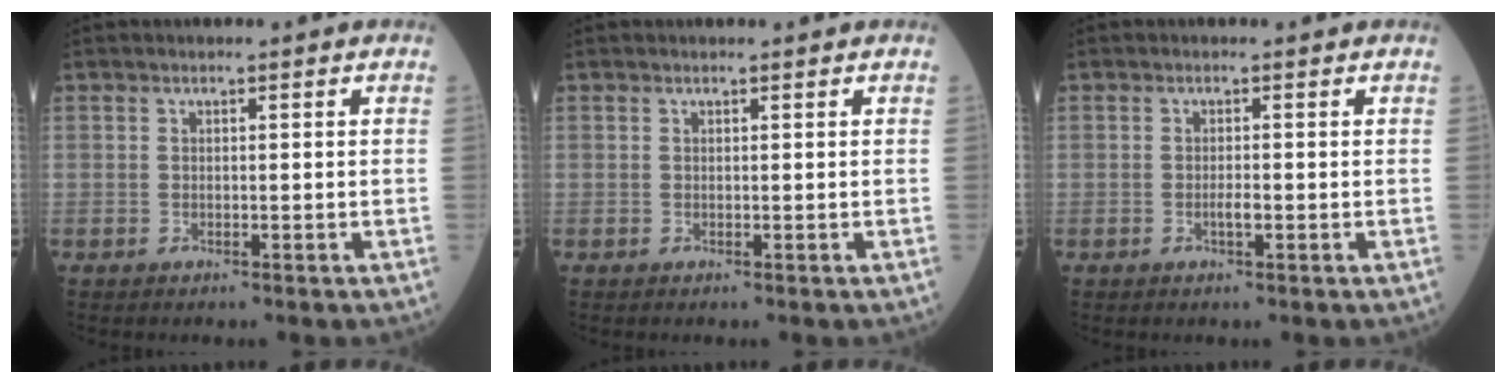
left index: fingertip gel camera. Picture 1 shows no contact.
{"total": 0.6, "force": [0.6, 0.3, -0.1], "torque": [0.000, 0.003, 0.008]}
{"total": 1.2, "force": [-0.2, 0.4, 1.1], "torque": [-0.021, 0.000, -0.003]}